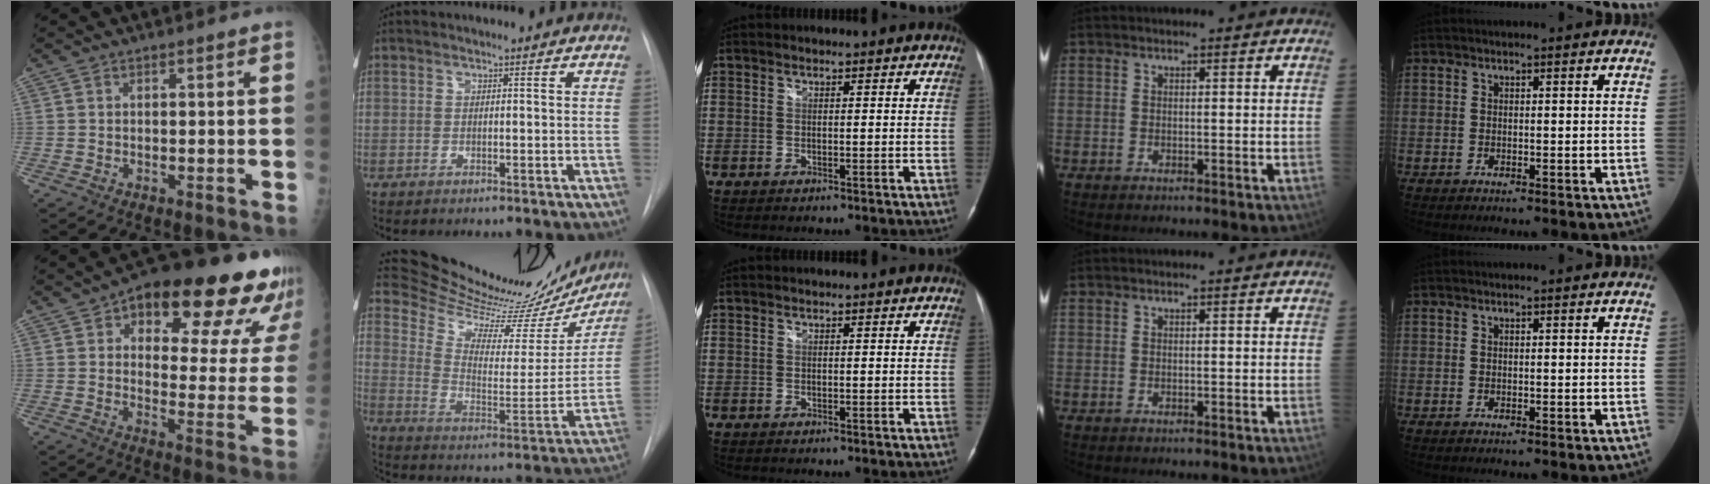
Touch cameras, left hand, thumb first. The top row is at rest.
{"thumb": {"total": 24.9, "force": [15.0, 9.5, 17.5], "torque": [-0.188, -0.041, 0.196]}, "index": {"total": 23.0, "force": [21.6, 5.1, 5.9], "torque": [-0.087, -0.077, 0.289]}}